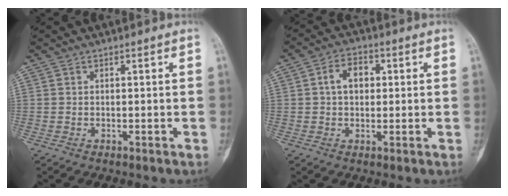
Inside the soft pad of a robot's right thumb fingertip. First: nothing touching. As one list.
[{"total": 5.8, "force": [1.0, 4.1, 4.1], "torque": [-0.055, 0.014, 0.011]}]